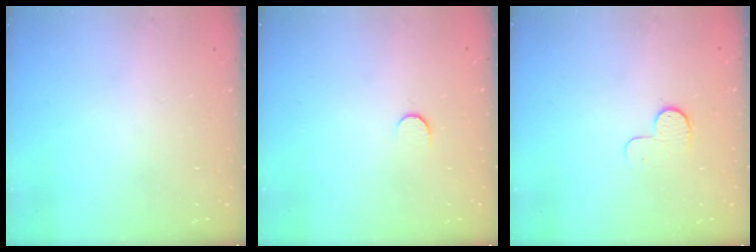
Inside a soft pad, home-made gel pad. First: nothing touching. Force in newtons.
{"total": 4.8, "press": 4.8, "slide": 0.5}
{"total": 6.9, "press": 6.8, "slide": 0.7}